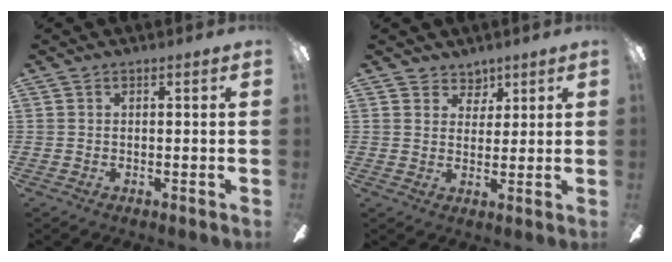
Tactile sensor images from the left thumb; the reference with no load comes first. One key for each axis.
{"total": 4.4, "fx": 3.2, "fy": 3.0, "fz": 0.1, "tx": -0.003, "ty": -0.013, "tz": 0.058}